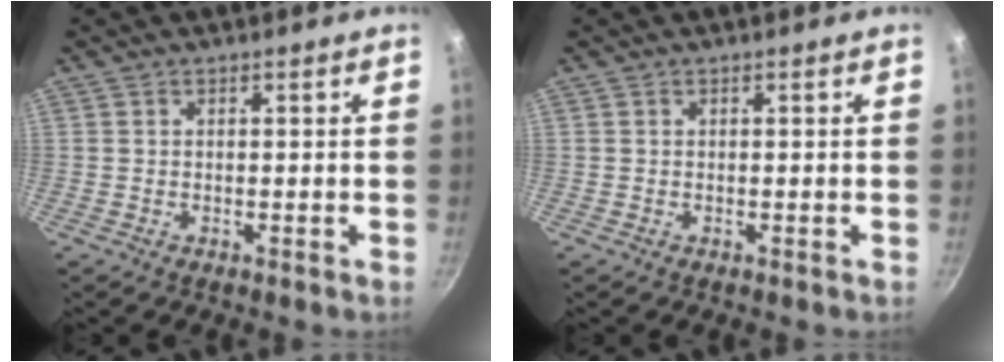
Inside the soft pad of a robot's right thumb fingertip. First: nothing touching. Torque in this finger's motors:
{"motor_torque": [-0.05, -0.06, 0.17, 0.14, 0.00]}